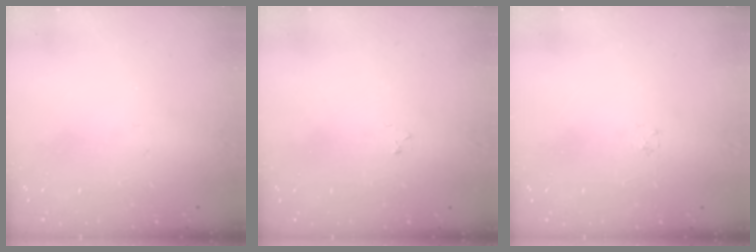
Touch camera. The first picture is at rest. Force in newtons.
{"total": 2.2, "press": 2.1, "slide": 0.3}
{"total": 0.8, "press": 0.8, "slide": 0.2}